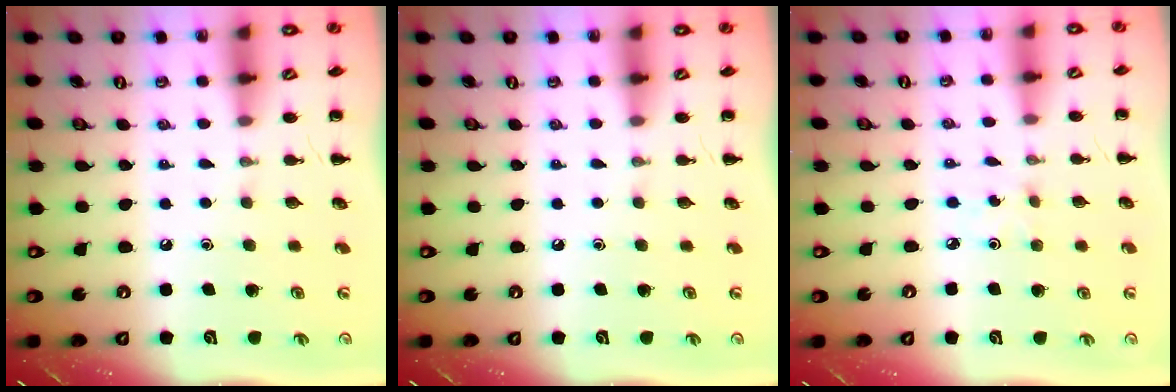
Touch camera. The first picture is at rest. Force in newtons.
{"total": 0.0}
{"total": 0.6, "press": 0.6, "slide": 0.2}